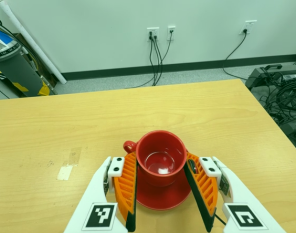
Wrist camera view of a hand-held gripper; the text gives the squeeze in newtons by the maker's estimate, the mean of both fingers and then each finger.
{"total": 1.0, "left": 2.1, "right": 0.0}